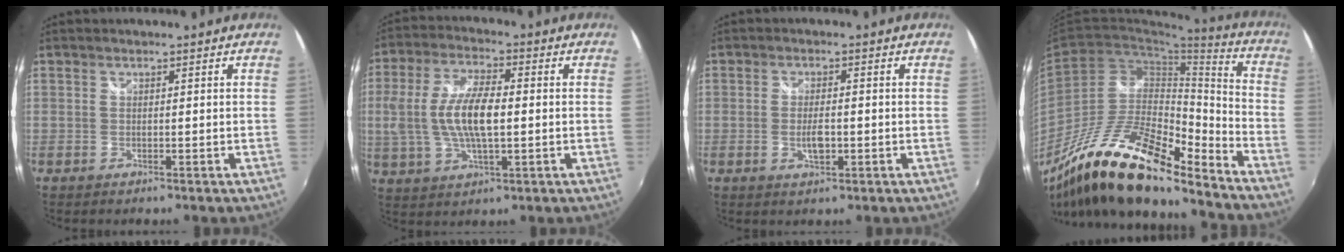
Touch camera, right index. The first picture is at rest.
{"total": 12.2, "force": [-0.3, 4.5, 11.3], "torque": [-0.230, 0.003, -0.004]}
{"total": 3.6, "force": [-0.9, 1.5, 3.2], "torque": [-0.060, -0.003, -0.015]}
{"total": 22.0, "force": [-16.4, 5.7, 13.5], "torque": [-0.242, -0.018, -0.294]}